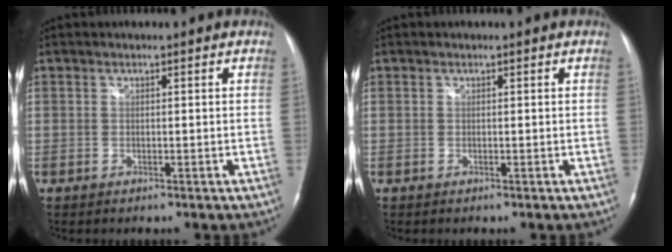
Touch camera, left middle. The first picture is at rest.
{"total": 0.0}